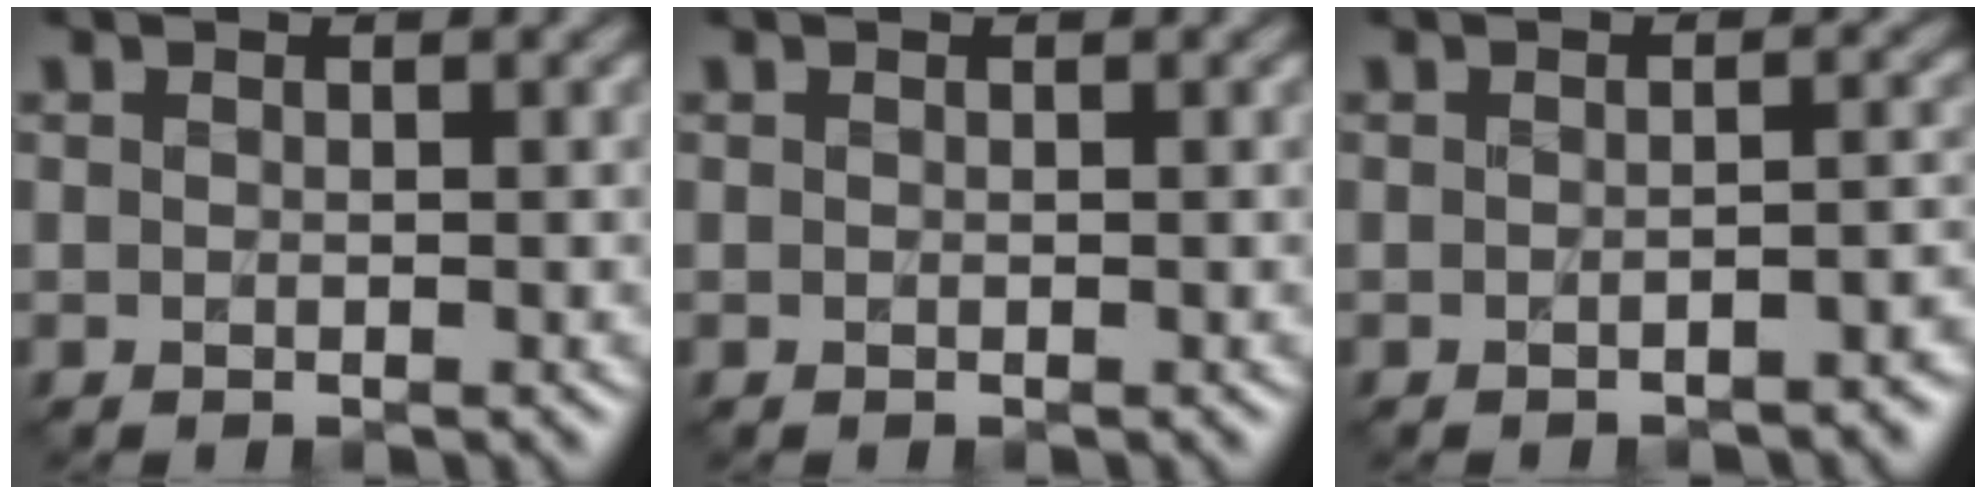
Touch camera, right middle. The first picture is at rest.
{"total": 0.0}
{"total": 2.0, "force": [-1.5, 0.5, 1.2], "torque": [-0.017, 0.001, -0.021]}